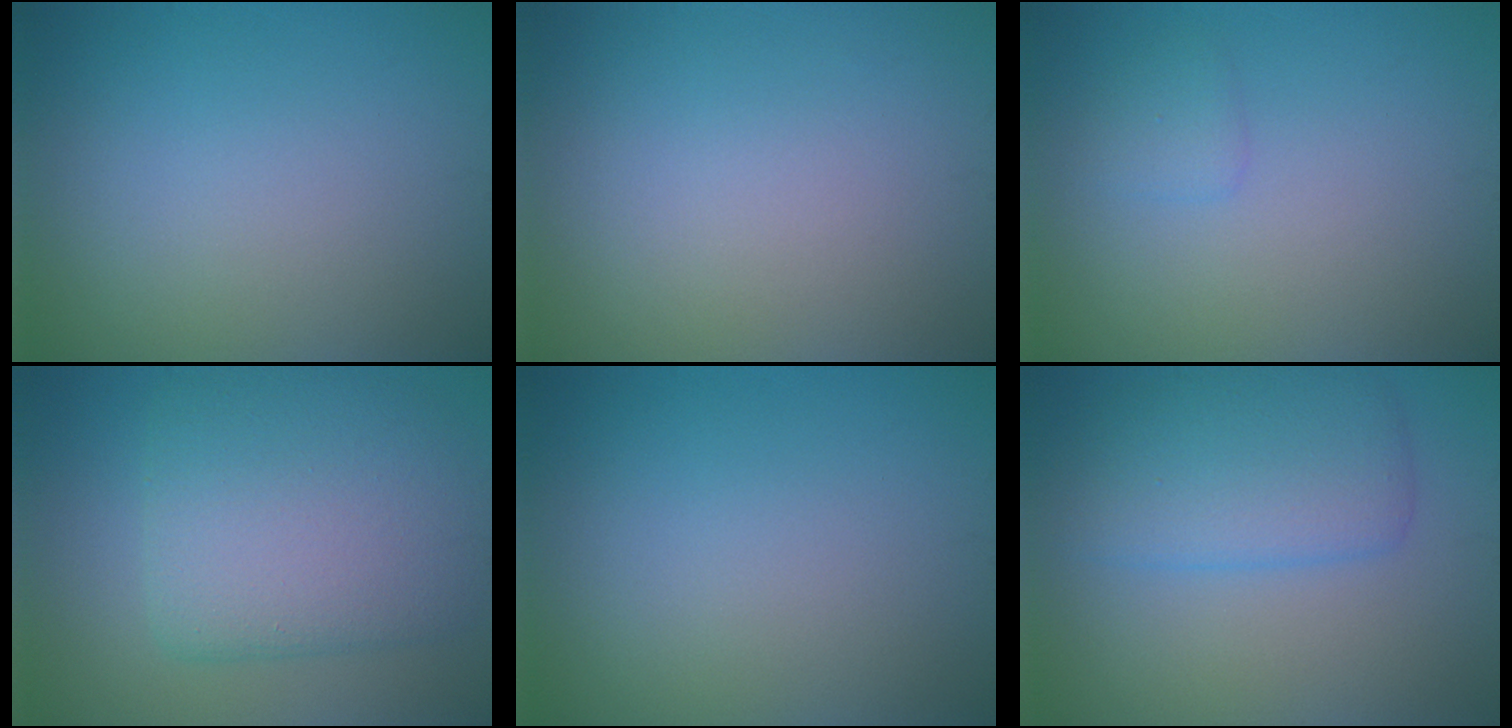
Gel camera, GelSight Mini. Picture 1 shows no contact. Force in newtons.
{"total": 0.0}
{"total": 1.0, "press": 1.0, "slide": 0.1}
{"total": 8.1, "press": 8.1, "slide": 0.8}
{"total": 0.0}
{"total": 4.8, "press": 4.8, "slide": 0.2}